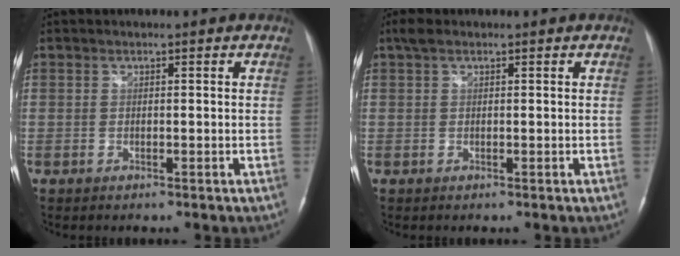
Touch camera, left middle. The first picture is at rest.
{"total": 1.7, "force": [1.2, 0.7, 1.1], "torque": [-0.025, 0.021, 0.025]}